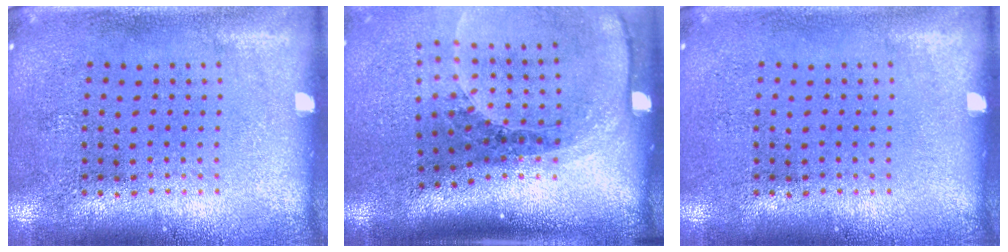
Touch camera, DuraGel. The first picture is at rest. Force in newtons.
{"total": 1.9, "press": 1.6, "slide": 1.0}
{"total": 0.0}